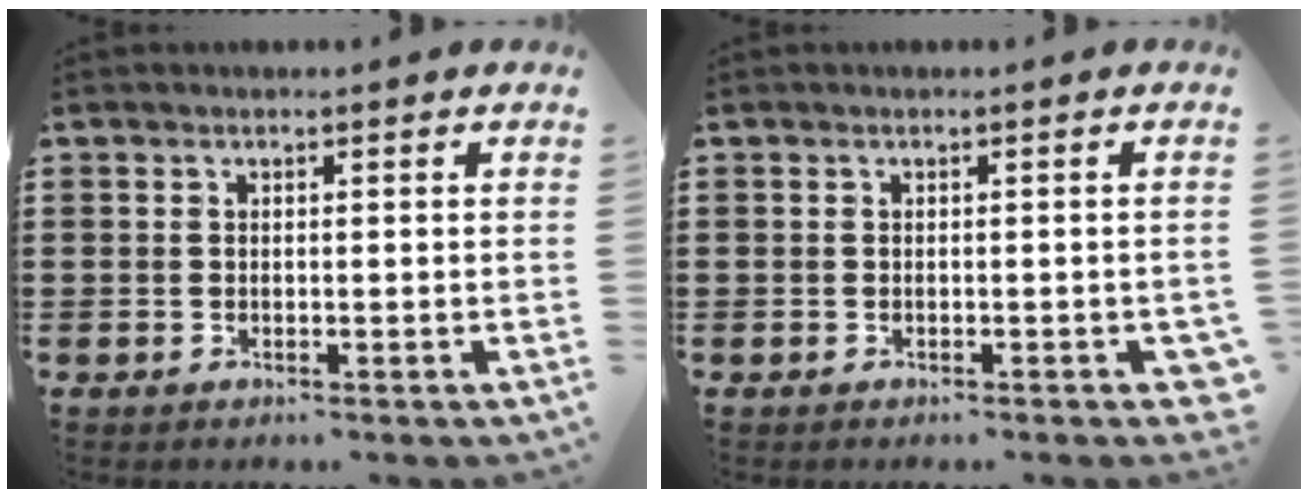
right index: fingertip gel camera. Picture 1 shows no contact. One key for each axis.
{"total": 0.7, "fx": -0.4, "fy": 0.4, "fz": 0.5, "tx": -0.010, "ty": 0.001, "tz": -0.007}